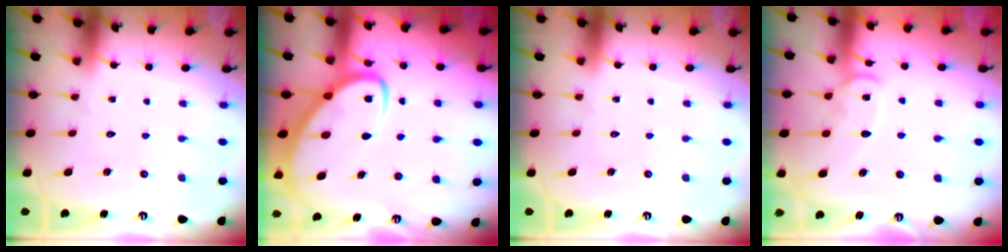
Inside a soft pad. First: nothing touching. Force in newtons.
{"total": 7.2, "press": 7.2, "slide": 0.8}
{"total": 0.0}
{"total": 11.4, "press": 11.4, "slide": 1.0}